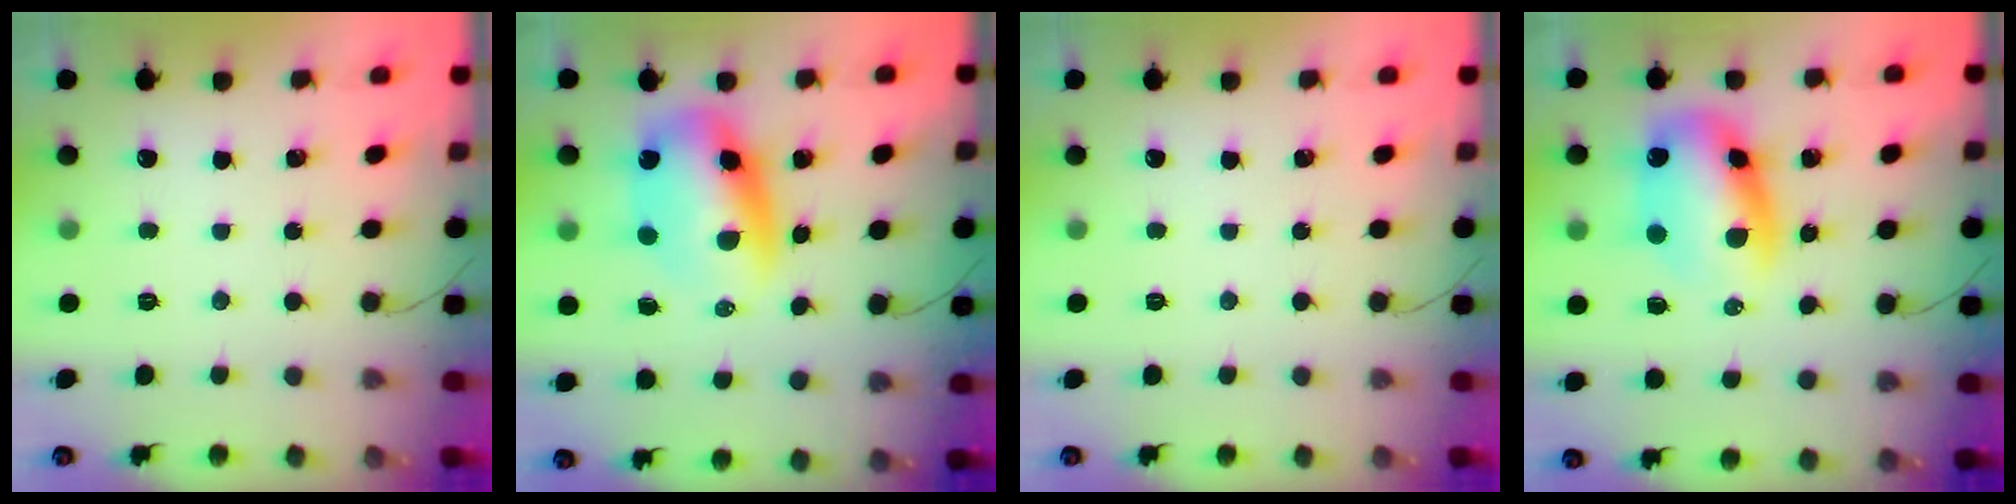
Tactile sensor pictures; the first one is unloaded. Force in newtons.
{"total": 10.3, "press": 9.9, "slide": 2.9}
{"total": 0.0}
{"total": 11.8, "press": 11.3, "slide": 3.2}